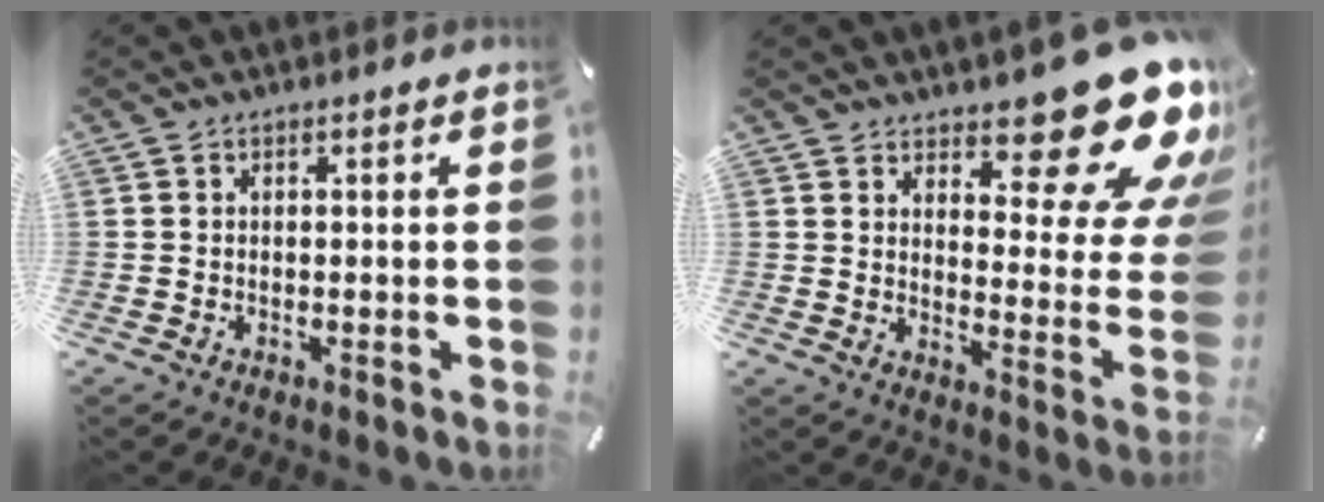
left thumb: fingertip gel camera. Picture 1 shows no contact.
{"total": 19.9, "force": [14.4, 7.4, 11.6], "torque": [-0.128, -0.121, 0.237]}